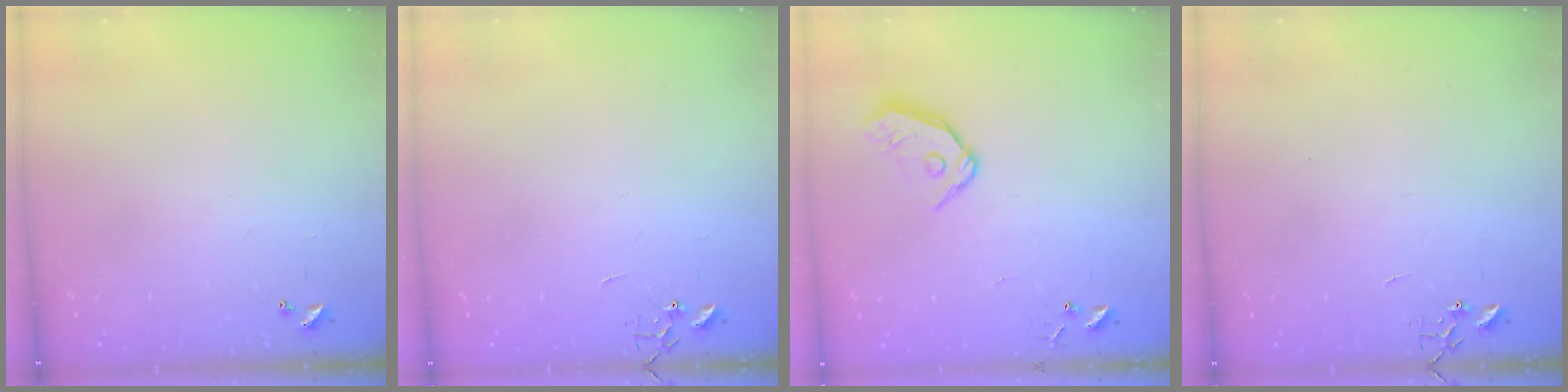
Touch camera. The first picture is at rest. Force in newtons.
{"total": 0.0}
{"total": 9.8, "press": 9.7, "slide": 1.3}
{"total": 0.0}